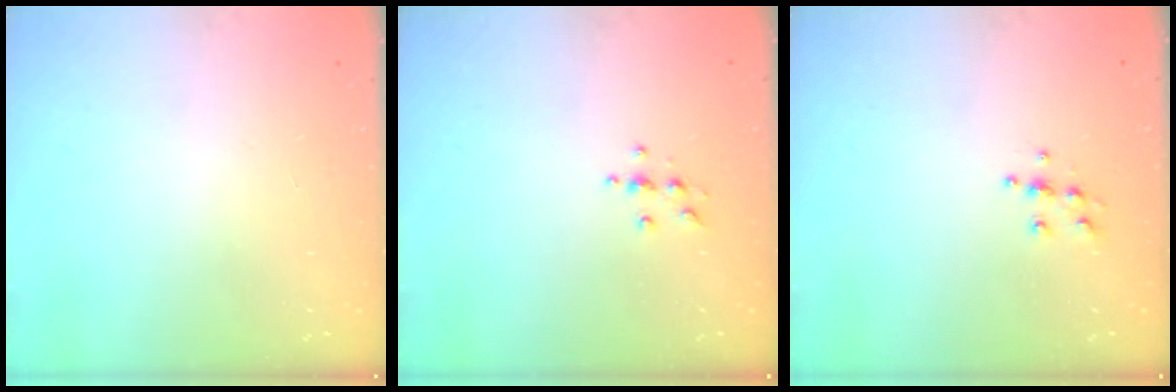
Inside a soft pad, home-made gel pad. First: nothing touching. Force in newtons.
{"total": 3.8, "press": 3.7, "slide": 0.5}
{"total": 5.6, "press": 5.6, "slide": 0.6}